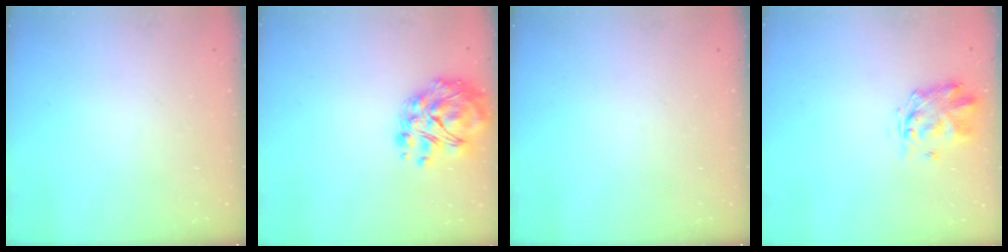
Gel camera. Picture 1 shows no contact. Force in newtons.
{"total": 11.8, "press": 11.5, "slide": 2.8}
{"total": 0.0}
{"total": 3.7, "press": 3.6, "slide": 1.1}